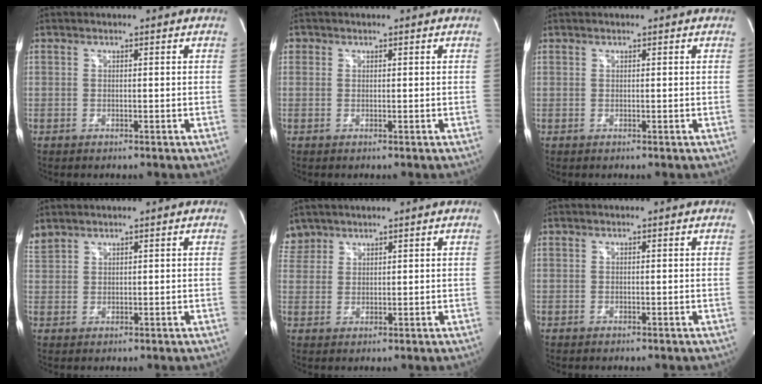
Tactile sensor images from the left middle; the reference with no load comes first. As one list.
[{"total": 0.8, "force": [0.3, 0.7, 0.1], "torque": [0.006, 0.003, 0.003]}, {"total": 0.0}, {"total": 2.7, "force": [2.6, 0.9, 0.5], "torque": [-0.025, 0.020, 0.060]}, {"total": 3.4, "force": [2.9, 1.7, -0.4], "torque": [0.012, 0.010, 0.060]}, {"total": 0.0}]